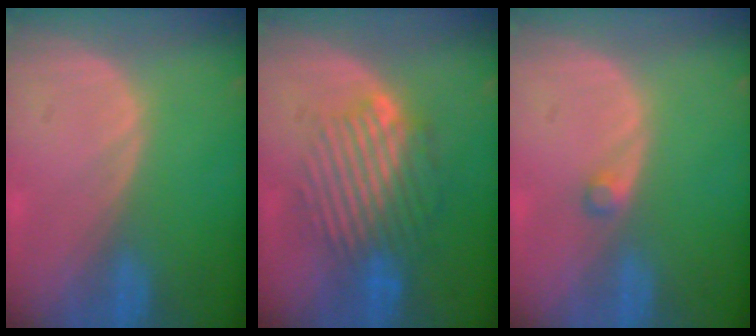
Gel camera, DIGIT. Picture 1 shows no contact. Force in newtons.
{"total": 9.2, "press": 8.3, "slide": 3.9}
{"total": 1.2, "press": 1.2, "slide": 0.2}